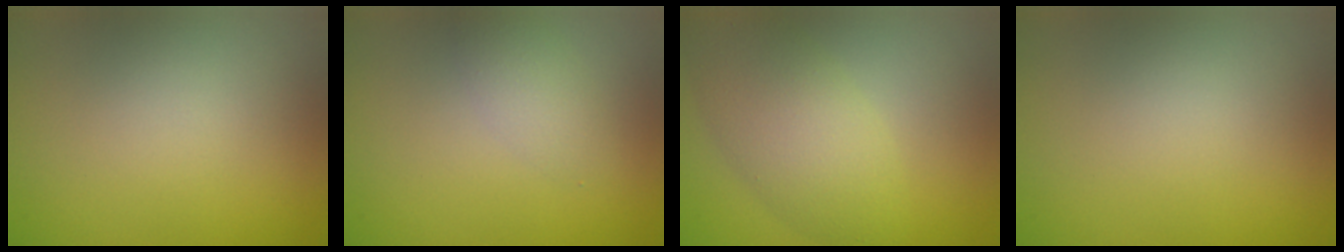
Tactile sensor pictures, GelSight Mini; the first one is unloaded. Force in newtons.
{"total": 1.8, "press": 1.8, "slide": 0.0}
{"total": 5.2, "press": 5.2, "slide": 0.2}
{"total": 0.0}